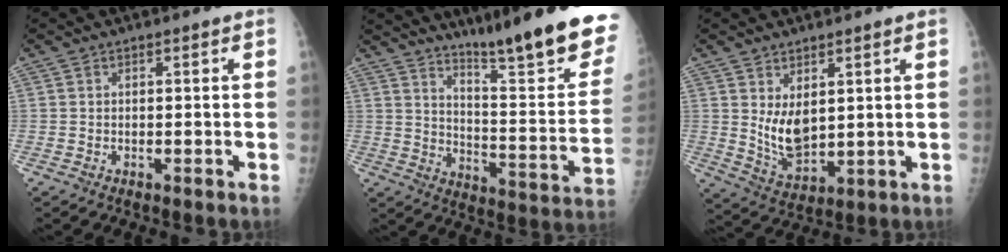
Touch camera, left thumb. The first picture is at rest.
{"total": 24.5, "force": [17.7, 2.5, 16.7], "torque": [-0.219, -0.116, 0.256]}
{"total": 7.6, "force": [2.1, 4.1, 6.0], "torque": [-0.091, -0.027, 0.056]}